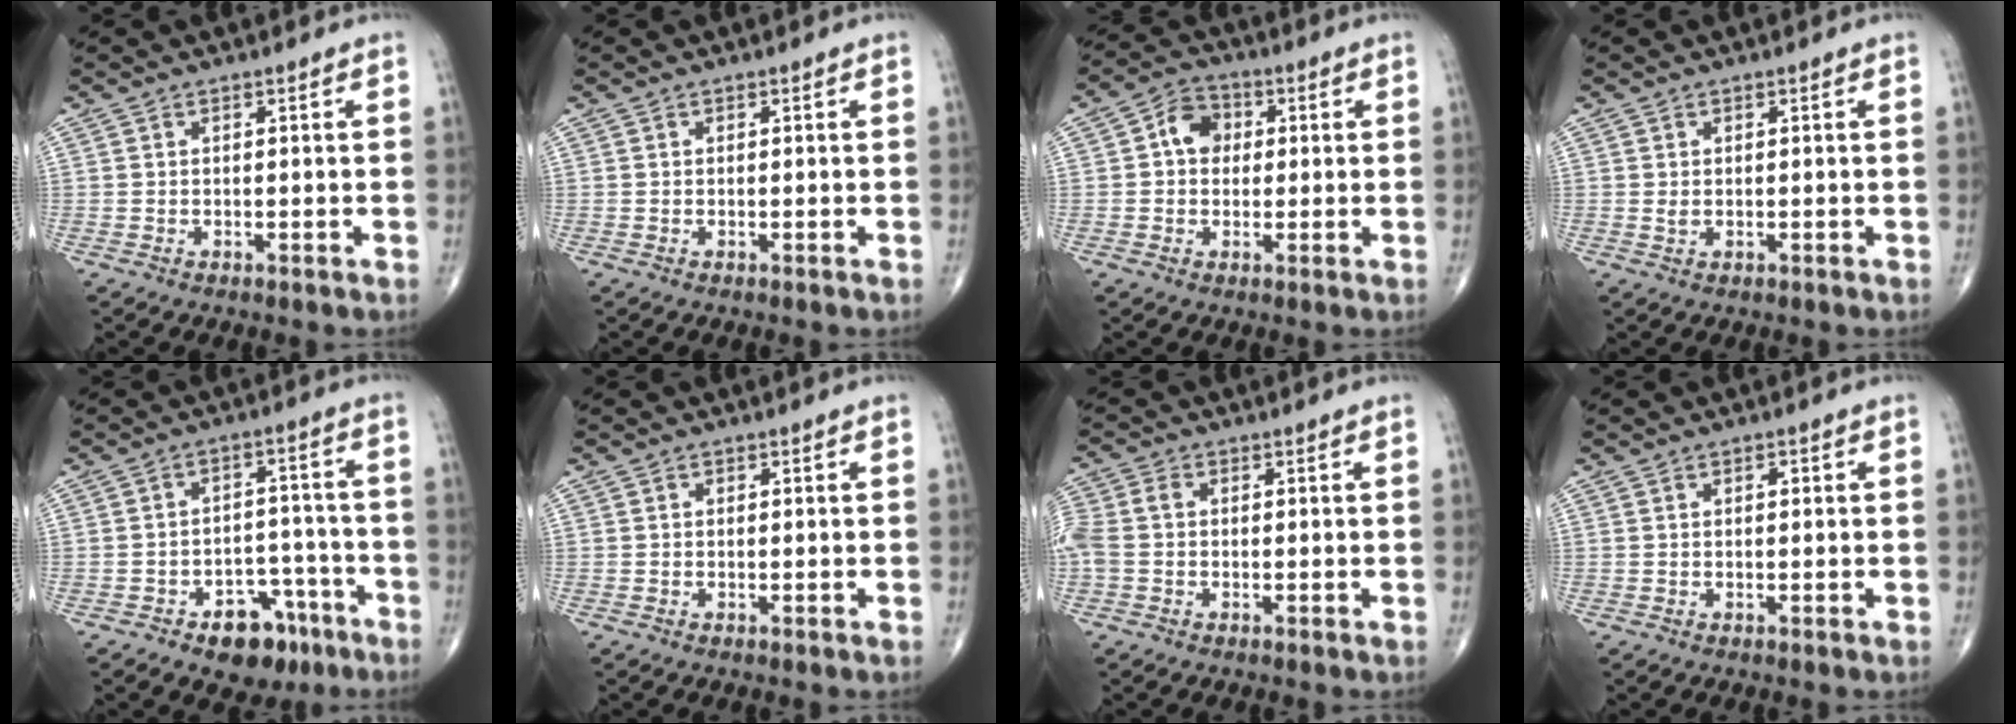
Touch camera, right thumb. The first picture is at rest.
{"total": 0.0}
{"total": 6.3, "force": [0.8, 5.2, 3.6], "torque": [-0.038, 0.014, 0.004]}
{"total": 1.0, "force": [0.1, 0.7, 0.7], "torque": [-0.011, -0.002, 0.004]}
{"total": 9.8, "force": [-5.8, 6.1, 4.9], "torque": [-0.033, 0.050, -0.079]}
{"total": 0.0}
{"total": 5.8, "force": [-0.2, 4.1, 4.1], "torque": [-0.112, 0.017, -0.008]}
{"total": 0.7, "force": [0.1, 0.5, 0.6], "torque": [-0.004, 0.003, 0.000]}